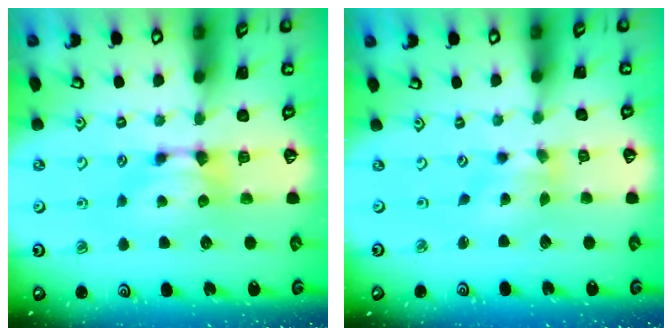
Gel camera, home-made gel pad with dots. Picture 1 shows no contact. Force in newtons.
{"total": 1.3, "press": 0.1, "slide": 1.3}